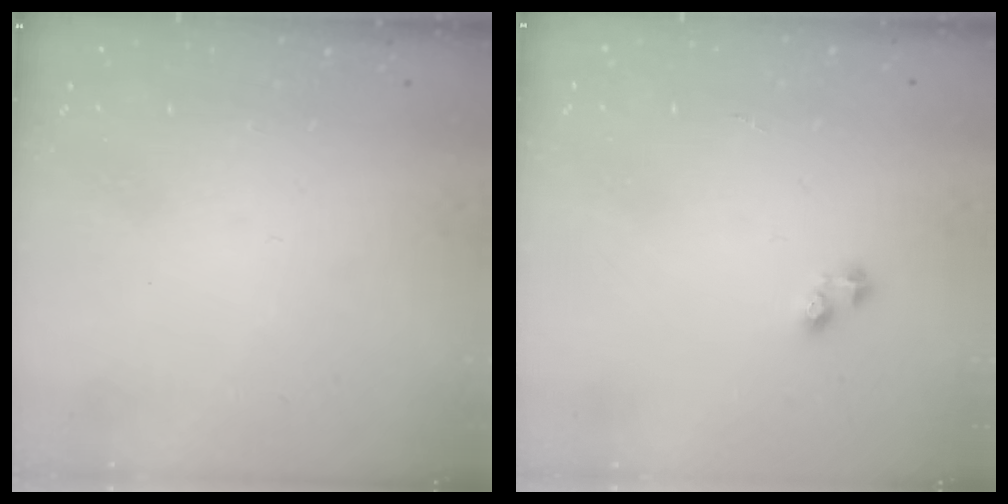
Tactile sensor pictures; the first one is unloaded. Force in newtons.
{"total": 2.2, "press": 2.2, "slide": 0.3}